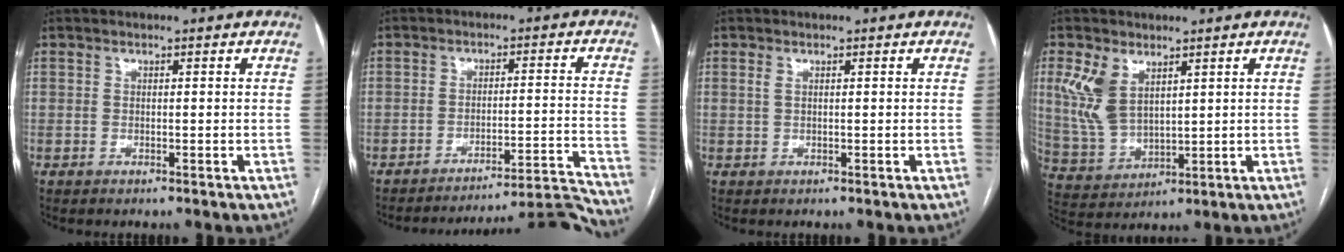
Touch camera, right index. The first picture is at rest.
{"total": 14.2, "force": [-13.9, -2.6, 0.4], "torque": [0.021, 0.019, -0.186]}
{"total": 0.7, "force": [0.3, 0.2, 0.6], "torque": [-0.018, 0.006, 0.008]}
{"total": 8.2, "force": [3.8, 4.6, 5.6], "torque": [-0.135, 0.009, 0.088]}